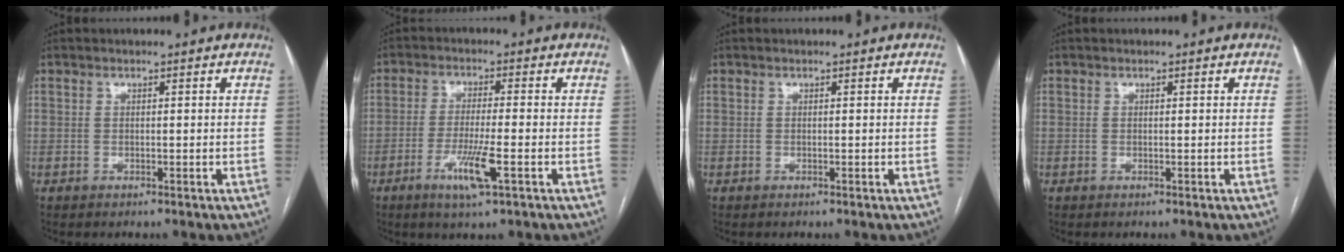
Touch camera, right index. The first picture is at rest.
{"total": 6.8, "force": [-2.9, 0.1, 6.1], "torque": [-0.119, -0.014, -0.052]}
{"total": 0.0}
{"total": 0.0}